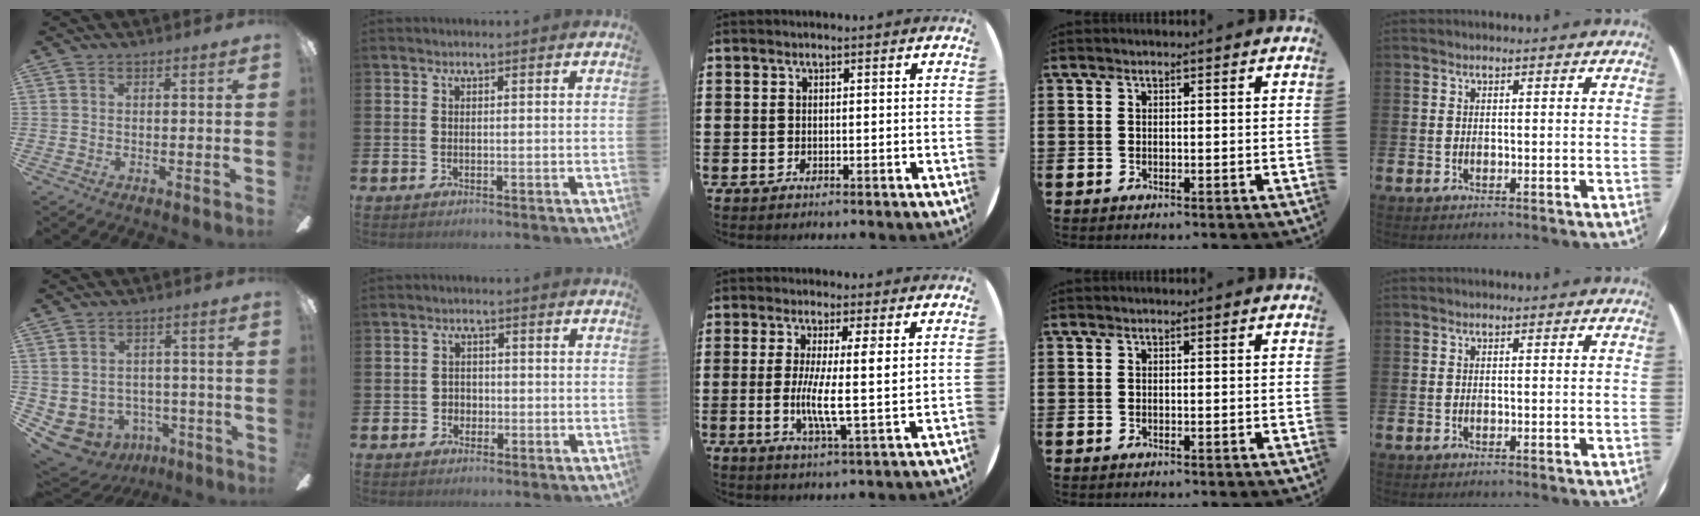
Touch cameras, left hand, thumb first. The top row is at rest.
{"thumb": {"total": 5.3, "force": [-2.8, 4.3, 1.2], "torque": [-0.050, 0.011, -0.050]}, "index": {"total": 1.8, "force": [-0.7, 1.6, 0.3], "torque": [-0.003, 0.001, -0.020]}, "middle": {"total": 6.7, "force": [0.8, 0.6, 6.6], "torque": [-0.115, -0.009, 0.009]}}